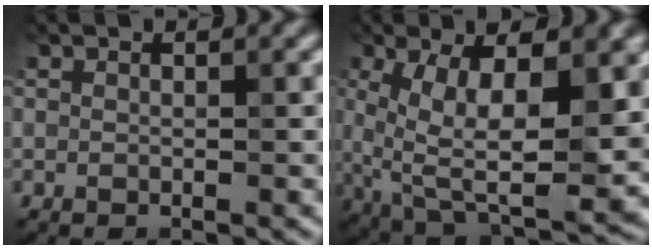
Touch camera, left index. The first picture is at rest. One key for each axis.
{"total": 11.7, "fx": 1.5, "fy": 4.7, "fz": 10.6, "tx": -0.180, "ty": -0.015, "tz": 0.025}